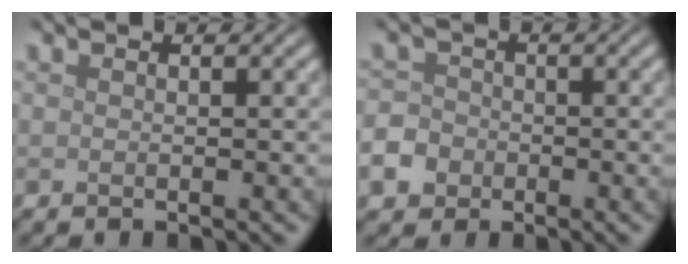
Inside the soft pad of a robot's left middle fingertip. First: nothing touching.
{"total": 3.5, "force": [-1.6, 3.0, 1.1], "torque": [-0.012, -0.007, -0.035]}